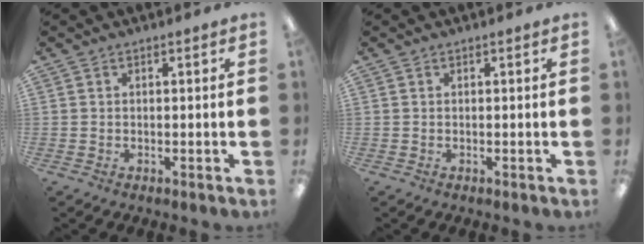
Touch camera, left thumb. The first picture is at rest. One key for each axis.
{"total": 0.0}